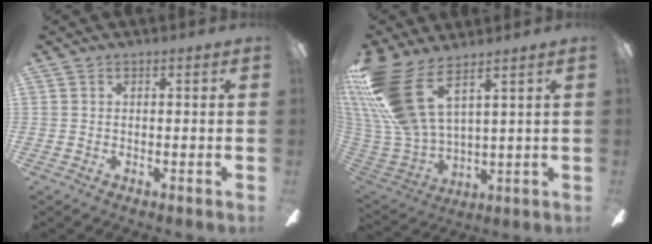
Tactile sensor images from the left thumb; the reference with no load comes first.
{"total": 20.2, "force": [11.5, 8.8, 14.2], "torque": [-0.331, -0.062, 0.208]}